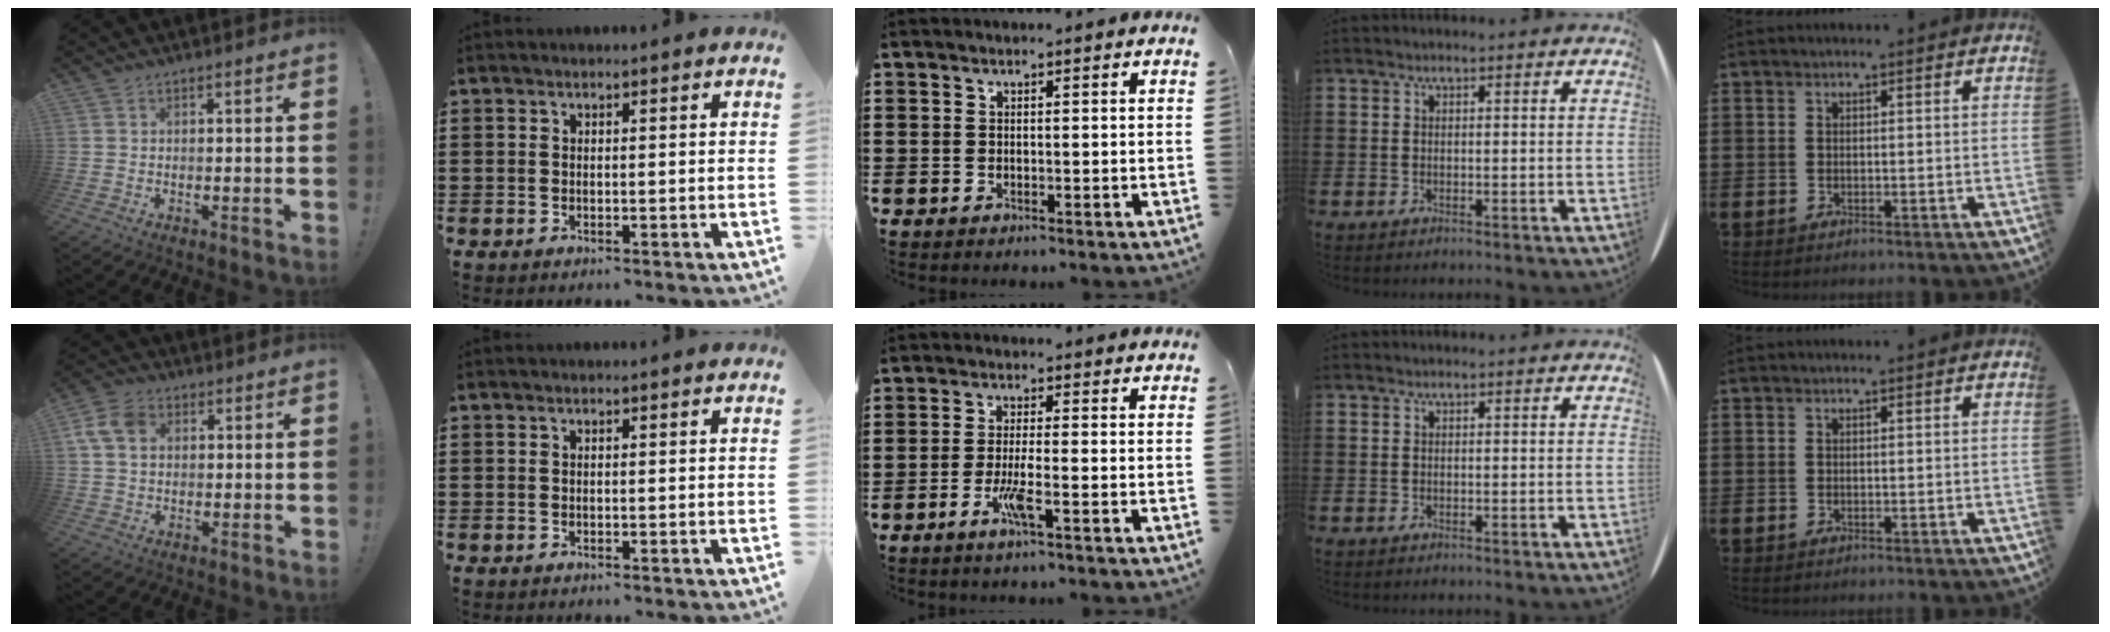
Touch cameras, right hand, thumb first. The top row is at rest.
{"thumb": {"total": 9.2, "force": [2.7, 6.8, 5.6], "torque": [-0.113, 0.006, 0.053]}, "middle": {"total": 2.6, "force": [-0.9, 0.0, 2.5], "torque": [-0.051, -0.007, -0.021]}}